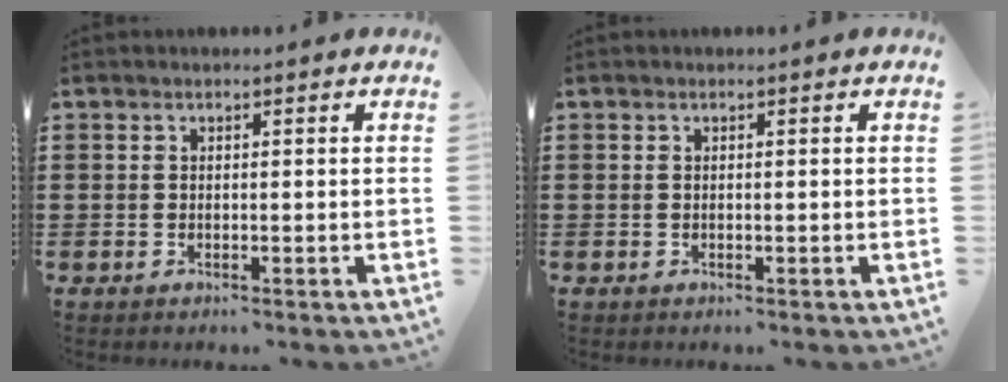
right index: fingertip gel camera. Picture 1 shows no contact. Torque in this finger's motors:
{"motor_torque": [1.01, 1.13, -0.02, 0.01]}